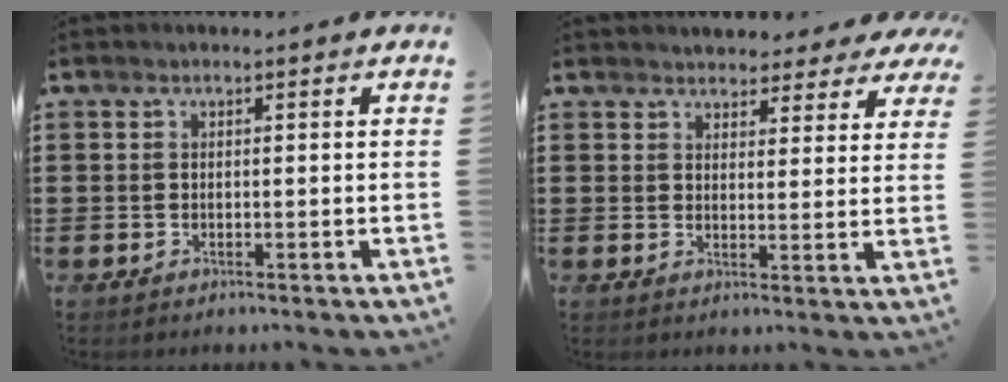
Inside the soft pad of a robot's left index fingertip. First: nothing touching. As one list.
[{"total": 3.5, "force": [3.3, 0.9, 0.2], "torque": [-0.012, -0.014, 0.060]}]